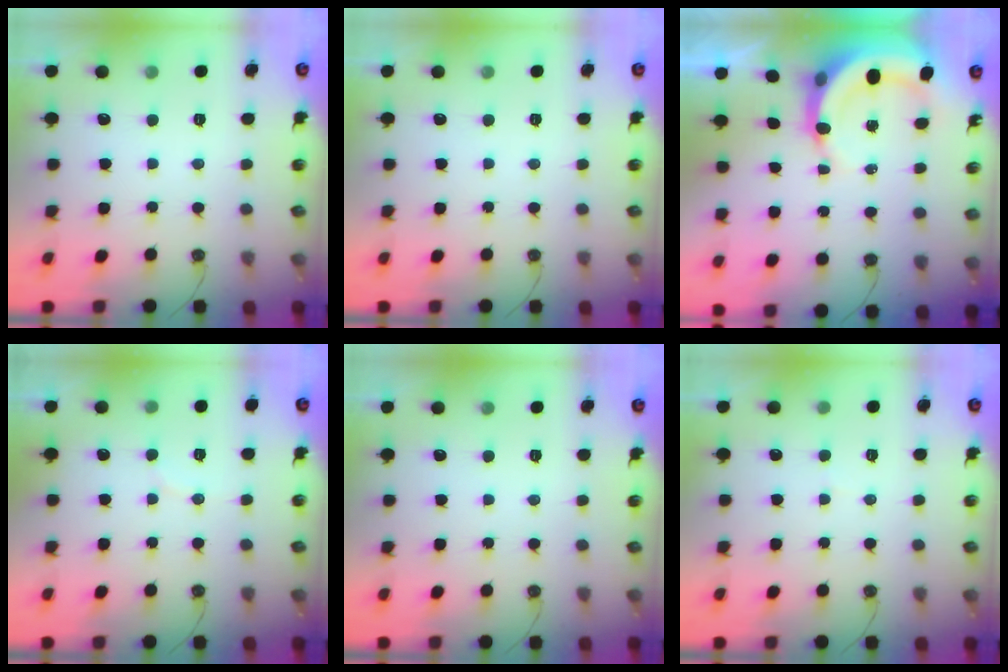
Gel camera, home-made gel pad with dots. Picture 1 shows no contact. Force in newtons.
{"total": 0.0}
{"total": 6.4, "press": 6.4, "slide": 0.7}
{"total": 2.9, "press": 2.9, "slide": 0.3}
{"total": 0.0}
{"total": 3.5, "press": 3.5, "slide": 0.4}